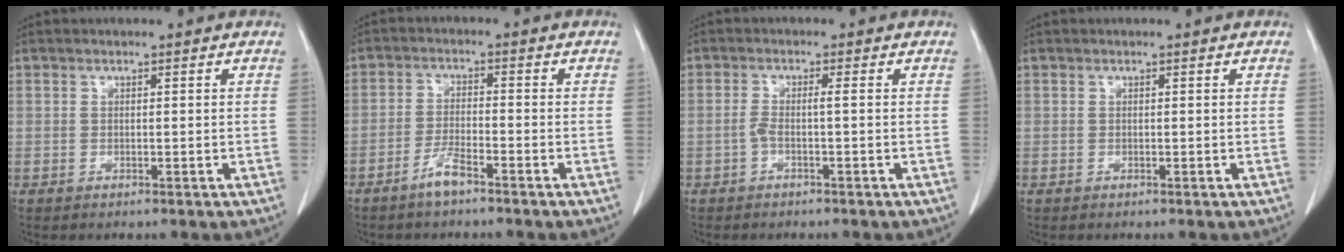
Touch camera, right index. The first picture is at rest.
{"total": 3.8, "force": [-2.9, 0.4, 2.4], "torque": [-0.051, -0.001, -0.055]}
{"total": 2.2, "force": [-0.7, 0.0, 2.2], "torque": [-0.044, 0.010, -0.012]}
{"total": 0.0}